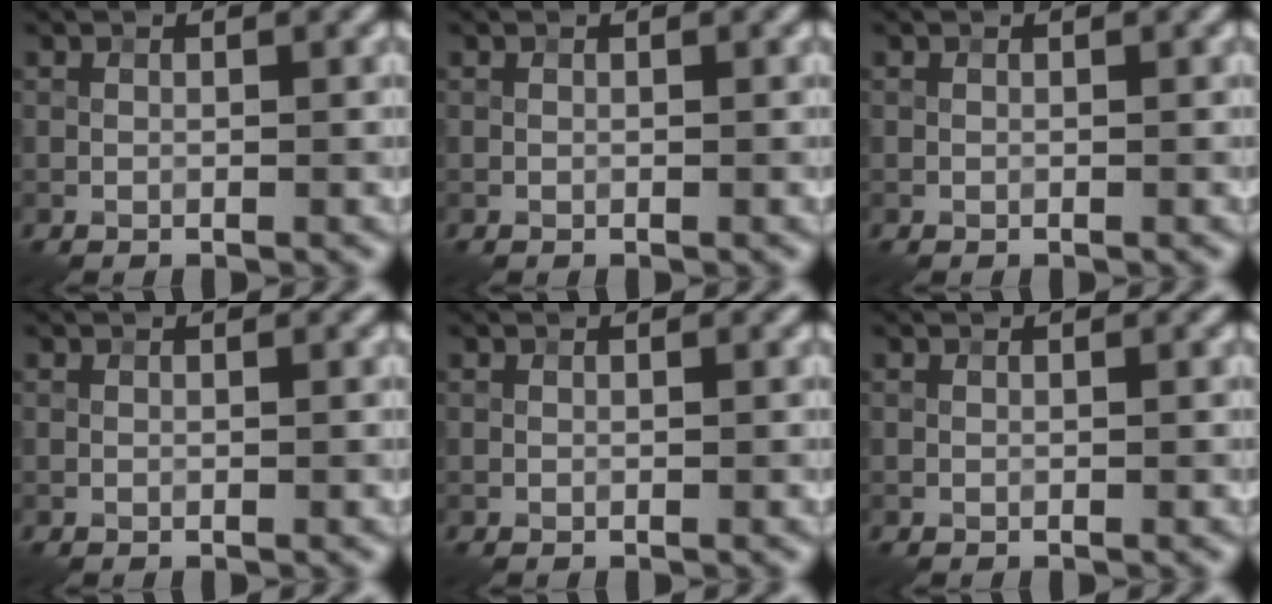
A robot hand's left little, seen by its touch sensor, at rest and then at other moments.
{"total": 0.0}
{"total": 0.0}
{"total": 0.0}
{"total": 0.0}
{"total": 0.0}